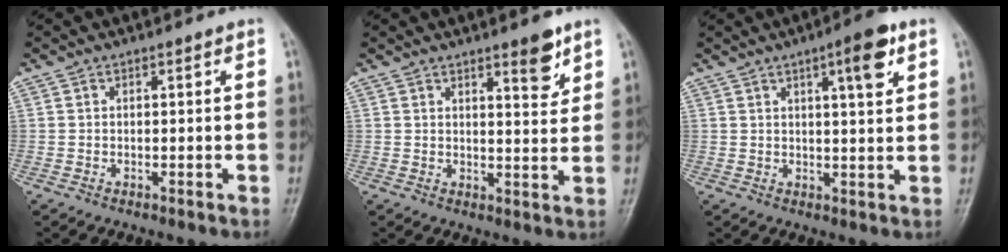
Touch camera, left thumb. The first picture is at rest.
{"total": 5.2, "force": [3.5, 1.4, 3.7], "torque": [-0.040, -0.026, 0.048]}
{"total": 7.0, "force": [3.4, 1.6, 5.9], "torque": [-0.077, -0.014, 0.046]}